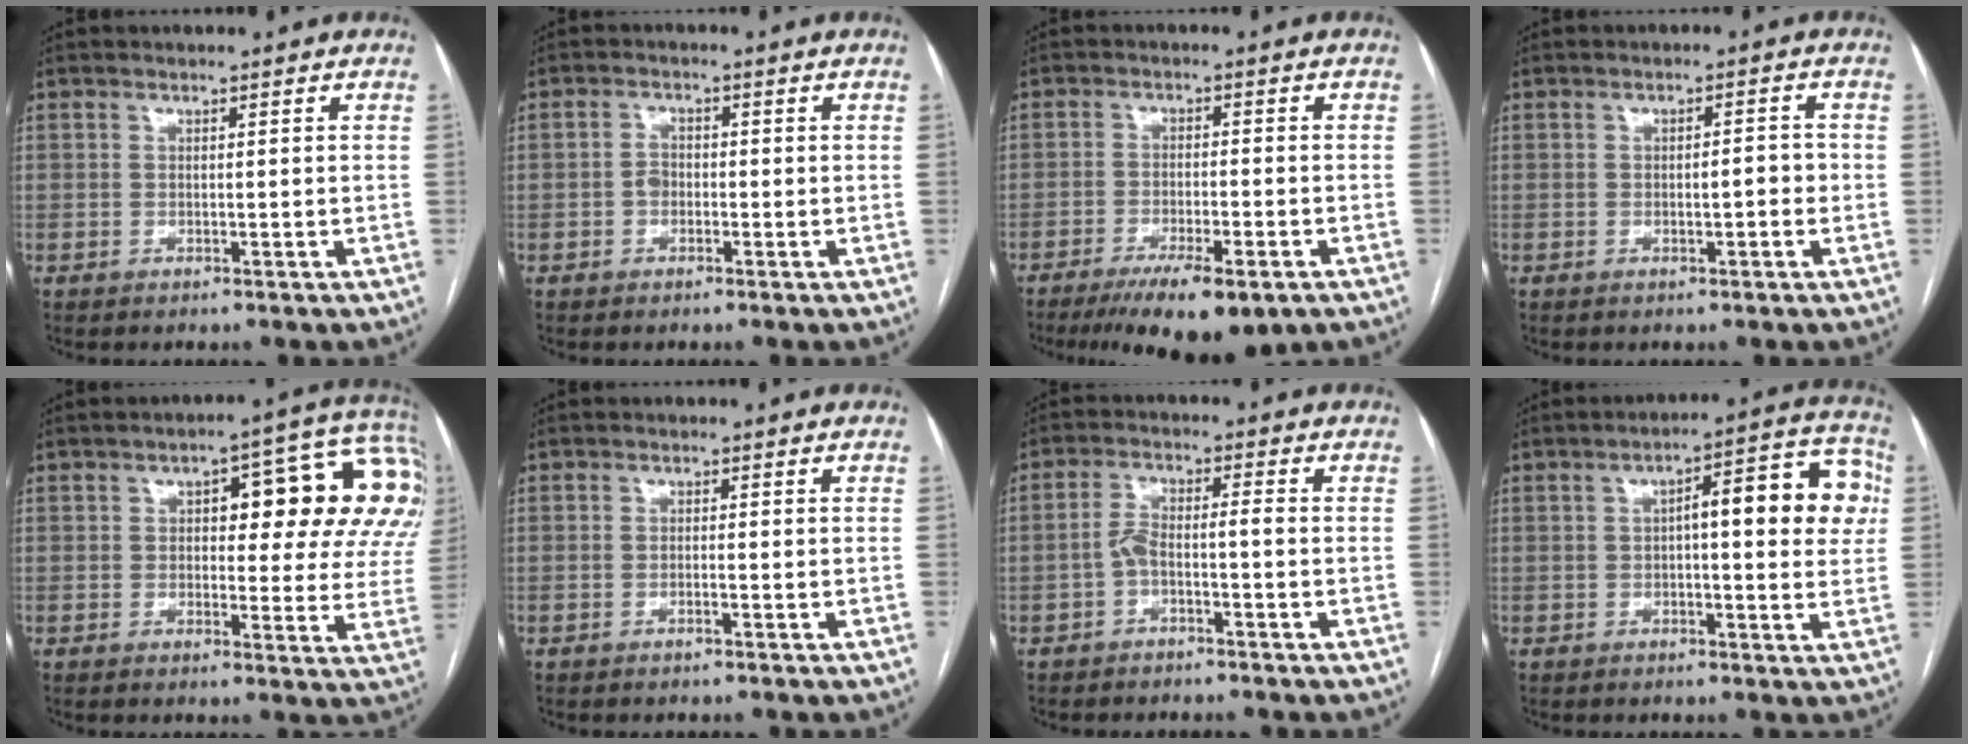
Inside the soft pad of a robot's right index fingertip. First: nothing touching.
{"total": 2.0, "force": [-0.5, 1.5, 1.2], "torque": [-0.020, 0.007, -0.010]}
{"total": 11.5, "force": [-7.8, 2.7, 8.0], "torque": [-0.117, -0.019, -0.118]}
{"total": 2.9, "force": [-0.5, 0.8, 2.7], "torque": [-0.040, 0.004, -0.006]}
{"total": 18.2, "force": [6.1, 6.6, 15.8], "torque": [-0.179, 0.040, 0.068]}
{"total": 0.8, "force": [-0.4, 0.0, 0.6], "torque": [-0.015, 0.000, -0.005]}
{"total": 3.7, "force": [-1.4, 0.8, 3.3], "torque": [-0.069, 0.022, -0.025]}
{"total": 12.3, "force": [1.9, 3.3, 11.7], "torque": [-0.141, 0.037, 0.018]}